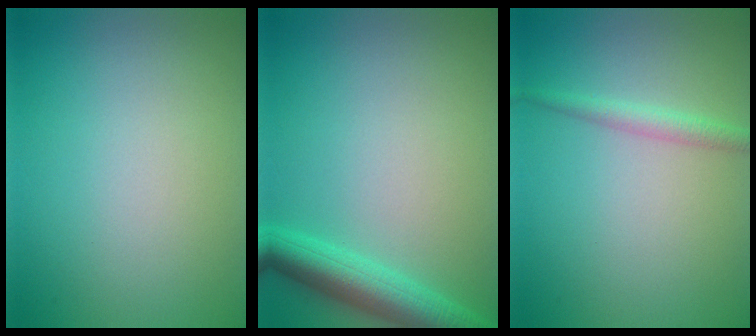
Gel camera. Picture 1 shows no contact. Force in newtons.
{"total": 4.5, "press": 4.5, "slide": 0.2}
{"total": 1.7, "press": 1.7, "slide": 0.0}